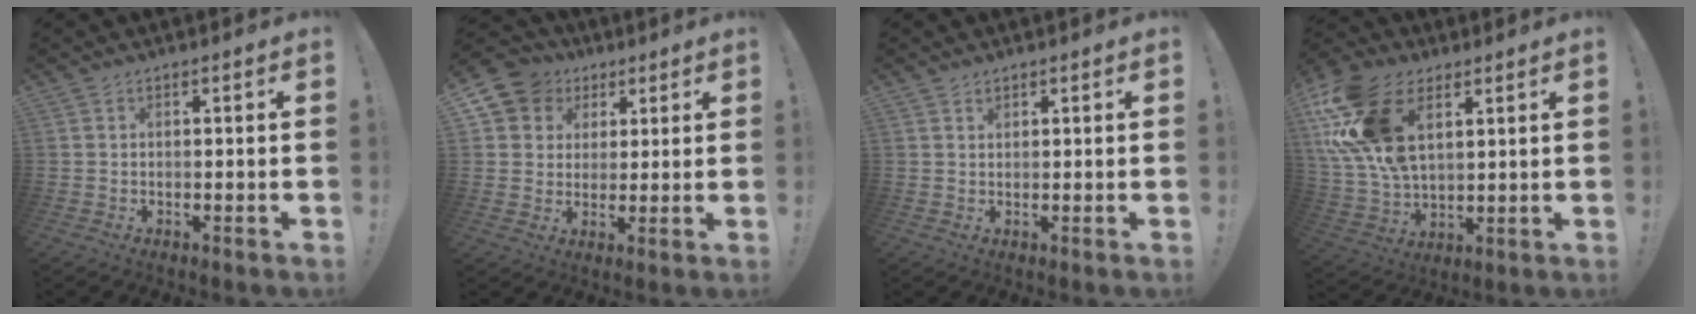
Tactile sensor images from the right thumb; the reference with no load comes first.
{"total": 9.0, "force": [3.6, 8.0, 2.0], "torque": [-0.036, -0.016, 0.074]}
{"total": 1.0, "force": [0.9, 0.4, 0.1], "torque": [0.006, -0.006, 0.016]}
{"total": 20.9, "force": [8.9, 12.9, 13.9], "torque": [-0.290, -0.034, 0.165]}